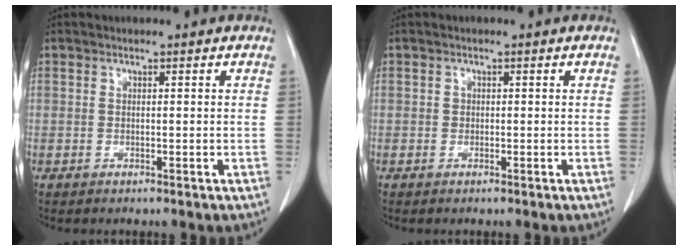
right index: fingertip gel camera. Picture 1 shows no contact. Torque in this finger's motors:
{"motor_torque": [0.11, -0.03, -0.01, 0.01]}